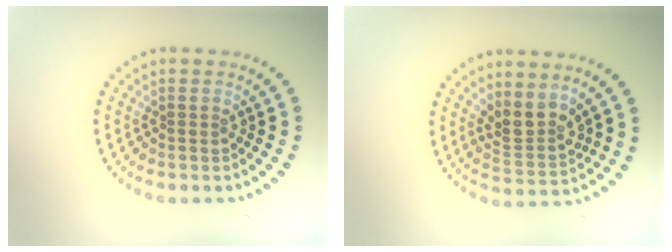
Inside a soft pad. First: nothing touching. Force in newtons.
{"total": 2.9, "press": 2.3, "slide": 1.7}